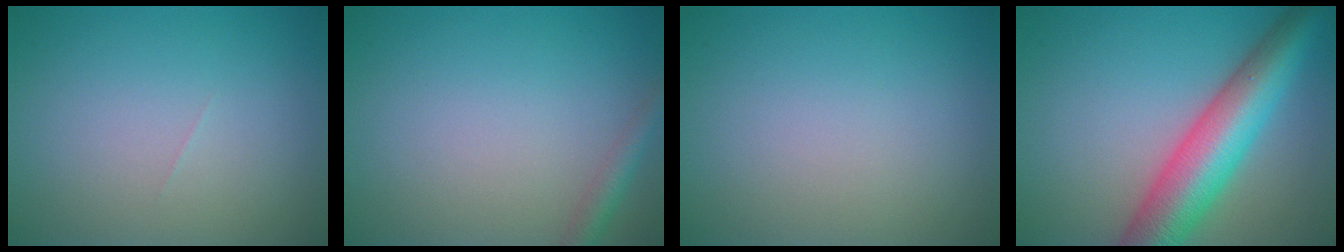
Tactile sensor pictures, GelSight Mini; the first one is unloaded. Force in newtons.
{"total": 1.8, "press": 1.8, "slide": 0.1}
{"total": 0.0}
{"total": 9.2, "press": 9.2, "slide": 0.2}